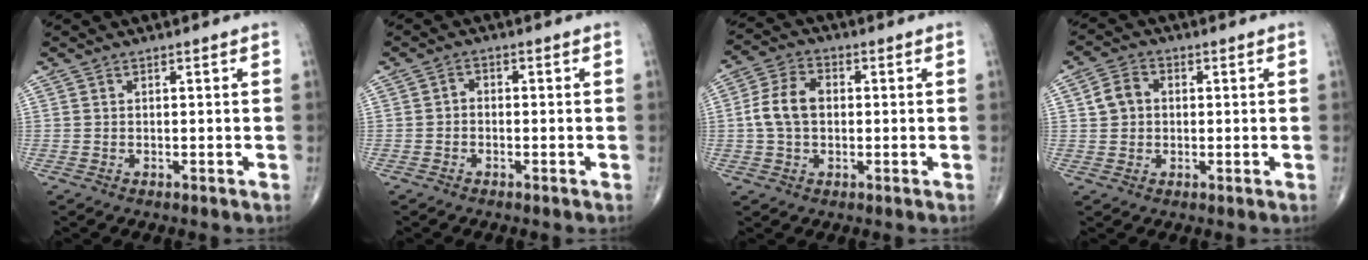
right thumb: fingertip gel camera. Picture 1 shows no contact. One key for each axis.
{"total": 1.5, "fx": -0.5, "fy": 1.1, "fz": 0.9, "tx": -0.007, "ty": 0.008, "tz": -0.015}
{"total": 7.8, "fx": 0.1, "fy": 5.3, "fz": 5.7, "tx": -0.110, "ty": 0.021, "tz": -0.003}
{"total": 4.8, "fx": 0.6, "fy": 4.0, "fz": 2.7, "tx": -0.042, "ty": 0.011, "tz": 0.006}